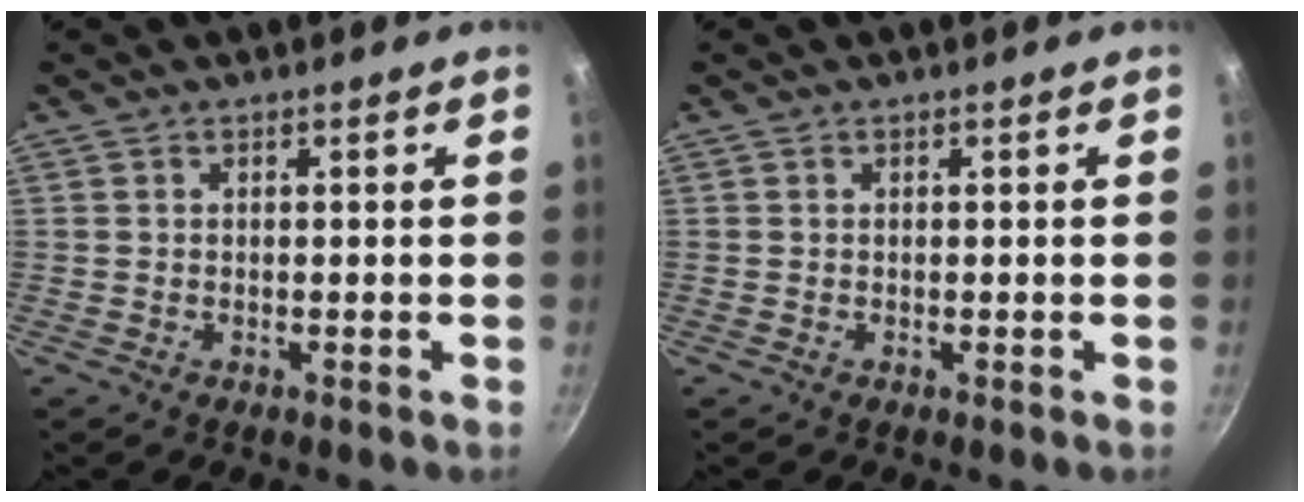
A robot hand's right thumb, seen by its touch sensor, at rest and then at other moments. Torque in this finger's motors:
{"motor_torque": [-0.27, 0.05, -0.31, 0.14, 0.02]}